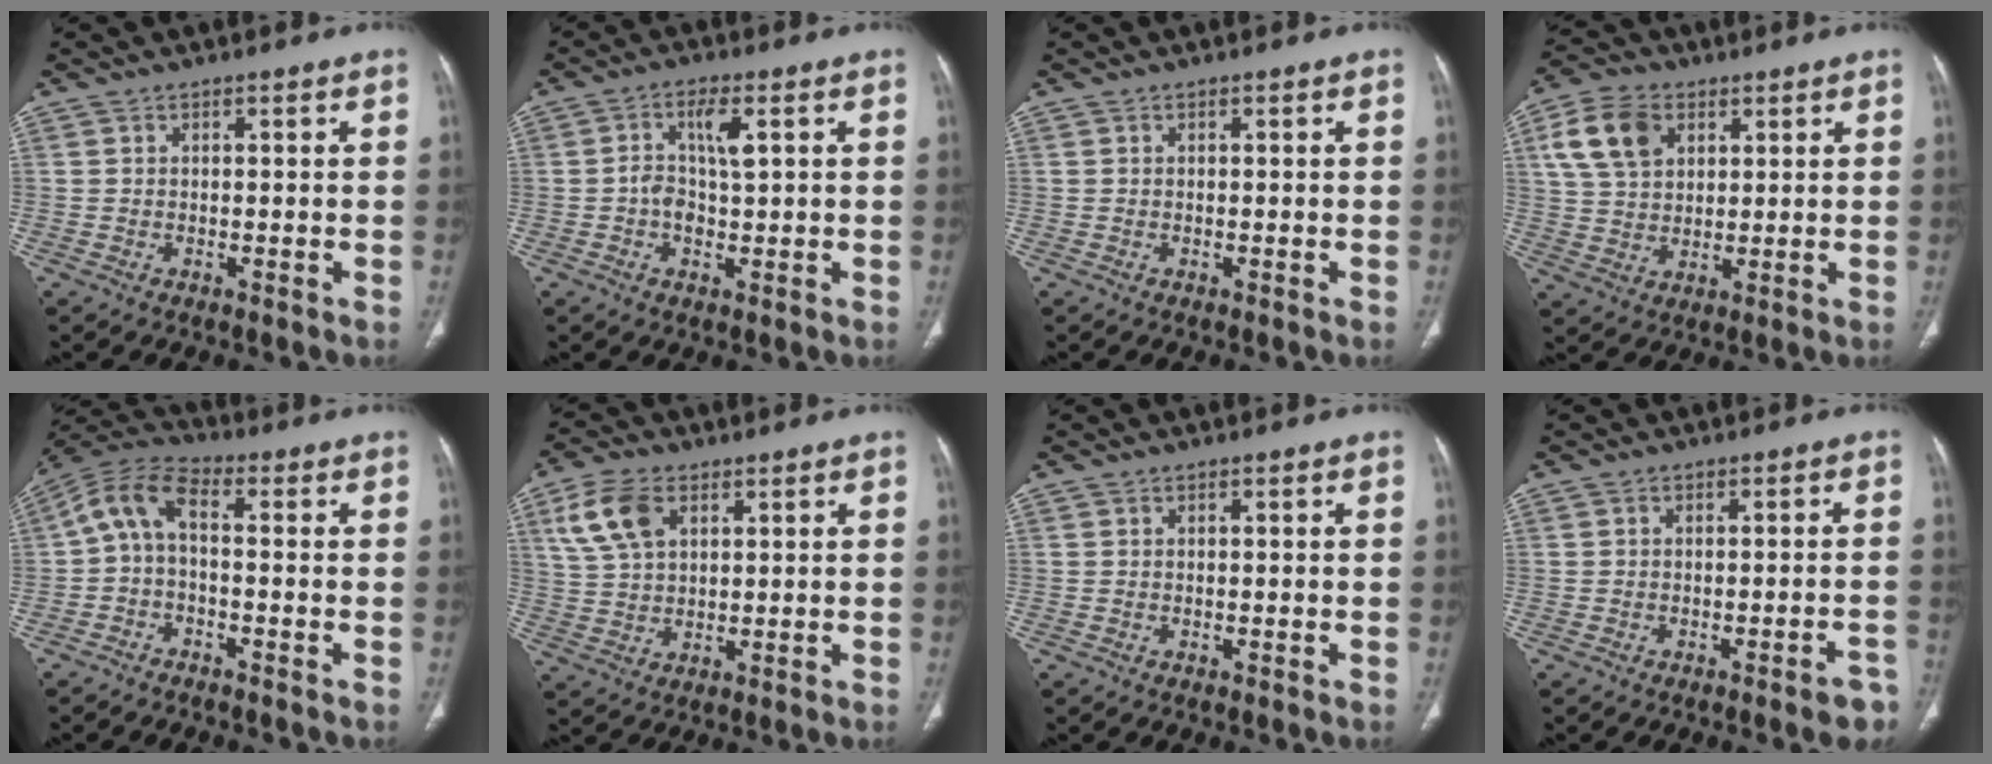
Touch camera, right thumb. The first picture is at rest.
{"total": 5.6, "force": [0.7, 2.7, 4.9], "torque": [-0.095, 0.012, 0.013]}
{"total": 0.0}
{"total": 10.7, "force": [4.1, 7.3, 6.5], "torque": [-0.112, -0.001, 0.079]}
{"total": 7.4, "force": [-0.8, 3.6, 6.4], "torque": [-0.126, 0.037, -0.028]}
{"total": 9.3, "force": [3.9, 5.6, 6.3], "torque": [-0.121, -0.002, 0.078]}
{"total": 0.0}
{"total": 3.8, "force": [-2.6, 0.9, 2.6], "torque": [-0.021, 0.016, -0.030]}